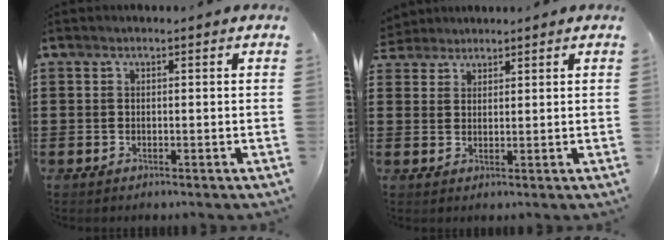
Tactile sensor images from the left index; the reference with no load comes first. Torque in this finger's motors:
{"motor_torque": [-0.01, 0.00, -0.21, -0.04]}